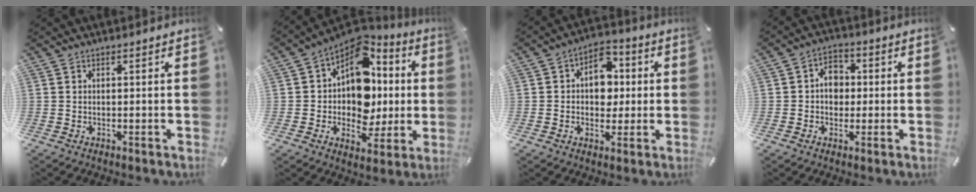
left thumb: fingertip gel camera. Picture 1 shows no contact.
{"total": 13.7, "force": [2.2, 10.9, 8.0], "torque": [-0.129, -0.030, 0.047]}
{"total": 9.3, "force": [0.8, 7.3, 5.7], "torque": [-0.077, 0.002, 0.012]}
{"total": 6.2, "force": [-0.2, 5.2, 3.4], "torque": [-0.046, 0.008, -0.008]}